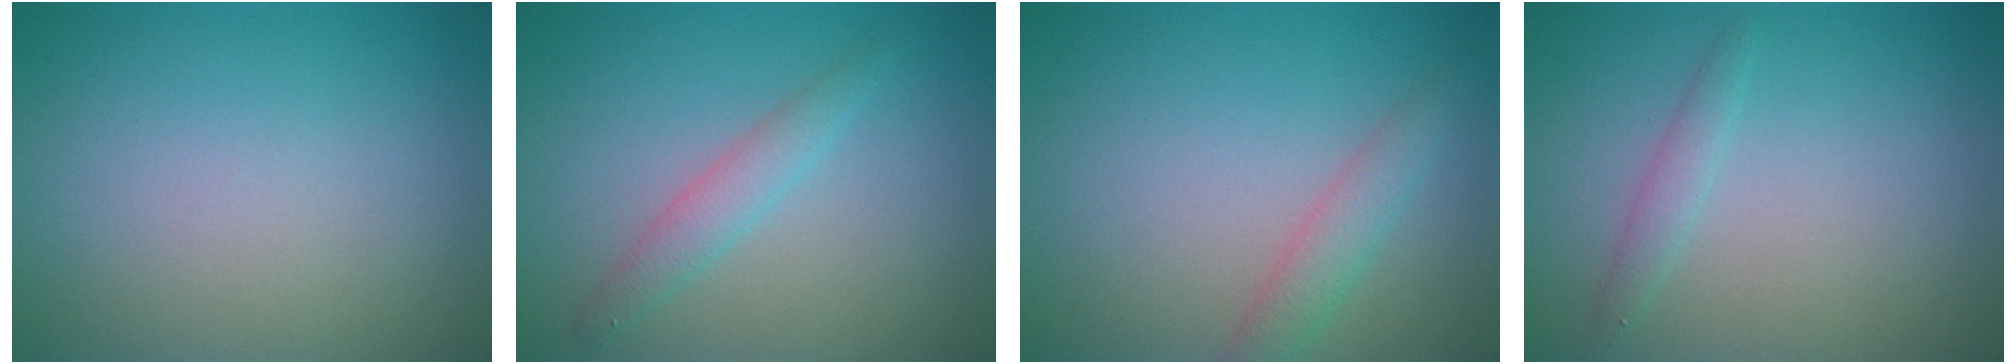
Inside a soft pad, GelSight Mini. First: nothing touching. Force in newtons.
{"total": 2.0, "press": 2.0, "slide": 0.1}
{"total": 2.2, "press": 2.2, "slide": 0.1}
{"total": 1.3, "press": 1.3, "slide": 0.1}